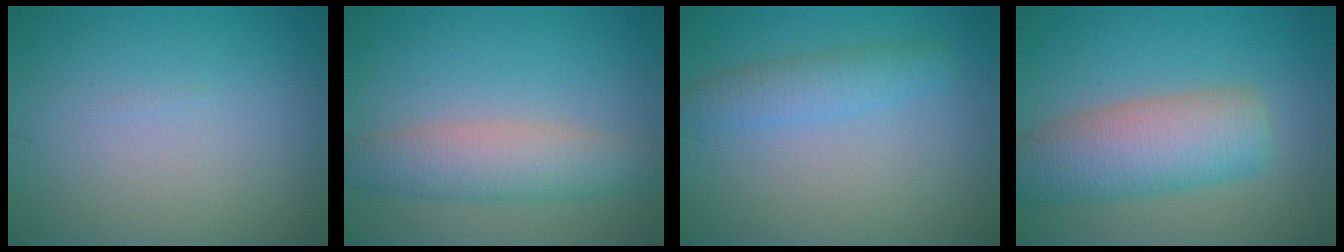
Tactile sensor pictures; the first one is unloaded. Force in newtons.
{"total": 4.4, "press": 4.4, "slide": 0.1}
{"total": 2.4, "press": 2.4, "slide": 0.1}
{"total": 7.1, "press": 7.1, "slide": 0.4}